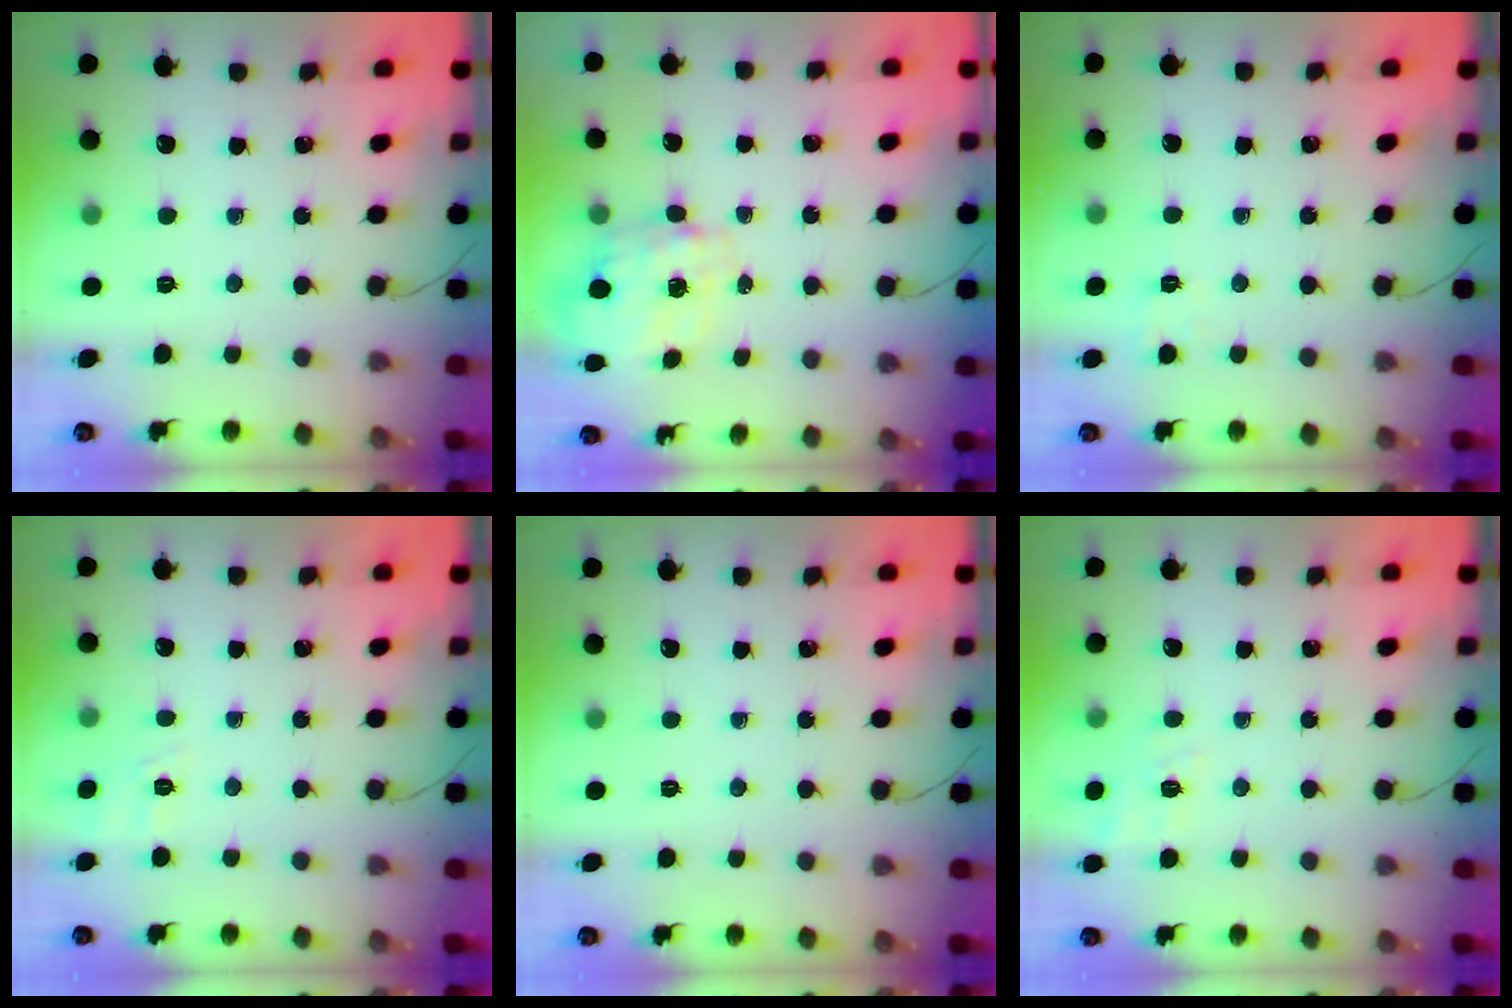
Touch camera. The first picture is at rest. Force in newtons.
{"total": 2.5, "press": 2.4, "slide": 1.0}
{"total": 2.1, "press": 1.4, "slide": 1.6}
{"total": 7.9, "press": 7.7, "slide": 2.1}
{"total": 0.0}
{"total": 10.4, "press": 10.1, "slide": 2.3}